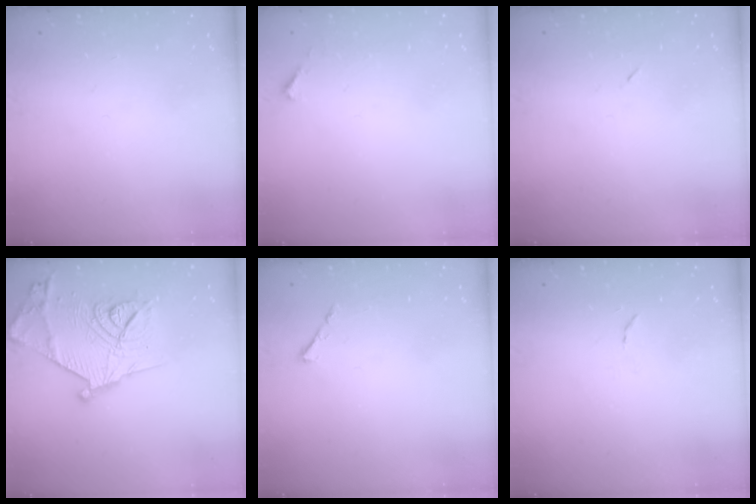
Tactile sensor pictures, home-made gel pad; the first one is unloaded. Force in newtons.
{"total": 2.1, "press": 2.1, "slide": 0.2}
{"total": 2.6, "press": 2.3, "slide": 1.2}
{"total": 22.3, "press": 22.3, "slide": 1.1}
{"total": 3.2, "press": 3.1, "slide": 0.5}
{"total": 5.9, "press": 5.9, "slide": 0.4}